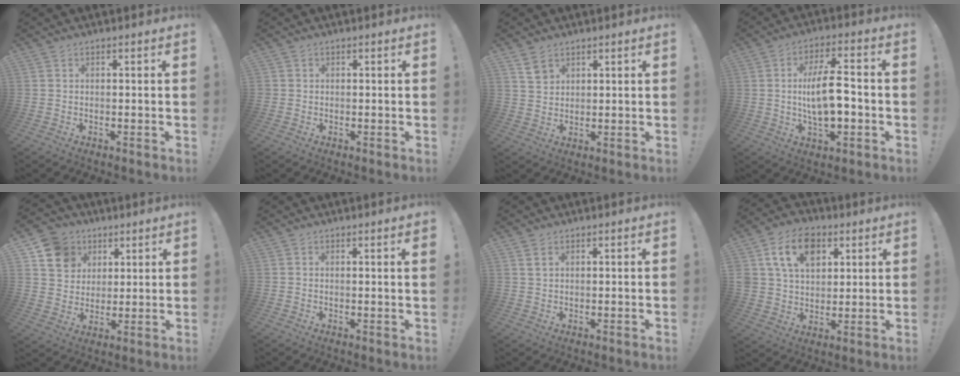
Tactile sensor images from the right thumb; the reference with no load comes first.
{"total": 0.7, "force": [0.1, 0.7, 0.1], "torque": [-0.001, 0.002, 0.001]}
{"total": 6.0, "force": [2.3, 4.7, 3.0], "torque": [-0.043, 0.002, 0.047]}
{"total": 12.4, "force": [-1.0, 5.0, 11.3], "torque": [-0.203, -0.001, -0.028]}
{"total": 11.2, "force": [5.5, 9.3, 2.7], "torque": [-0.035, -0.031, 0.110]}
{"total": 1.0, "force": [0.7, -0.4, 0.6], "torque": [0.002, -0.007, 0.009]}
{"total": 2.1, "force": [1.1, 1.4, 1.2], "torque": [-0.012, -0.003, 0.019]}
{"total": 14.6, "force": [6.1, 10.4, 8.2], "torque": [-0.122, -0.014, 0.118]}